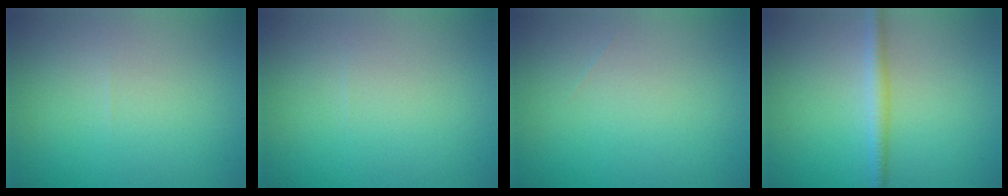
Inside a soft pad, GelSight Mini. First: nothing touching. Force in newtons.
{"total": 0.0}
{"total": 0.0}
{"total": 2.0, "press": 2.0, "slide": 0.0}